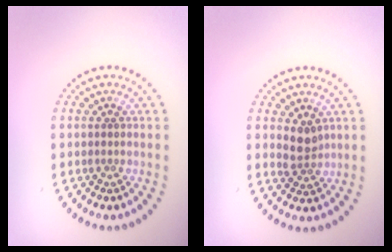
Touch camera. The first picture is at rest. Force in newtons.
{"total": 2.2, "press": 1.9, "slide": 1.0}